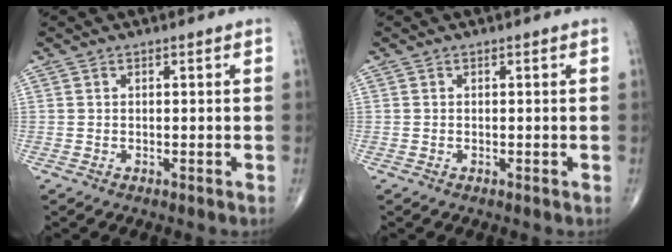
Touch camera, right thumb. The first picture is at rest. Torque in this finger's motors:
{"motor_torque": [-0.09, -0.06, -0.01, -0.01, -0.01]}